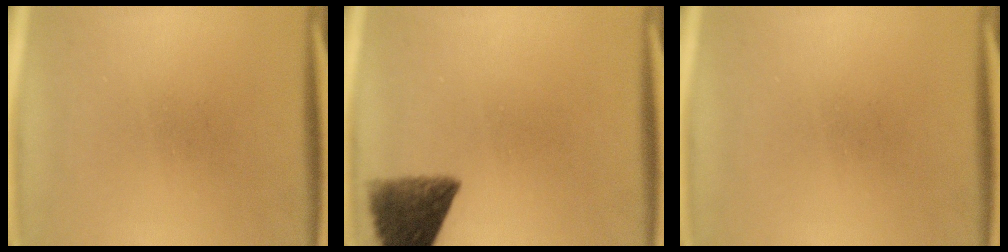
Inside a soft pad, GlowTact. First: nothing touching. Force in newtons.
{"total": 8.8}
{"total": 0.0}